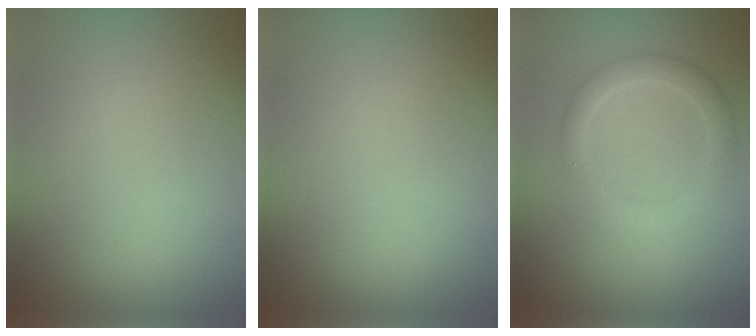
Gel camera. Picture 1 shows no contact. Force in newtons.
{"total": 0.0}
{"total": 2.6, "press": 2.6, "slide": 0.1}